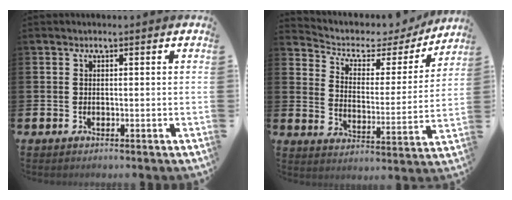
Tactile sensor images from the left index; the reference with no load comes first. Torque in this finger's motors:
{"motor_torque": [1.13, -1.01, 0.12, 0.03]}